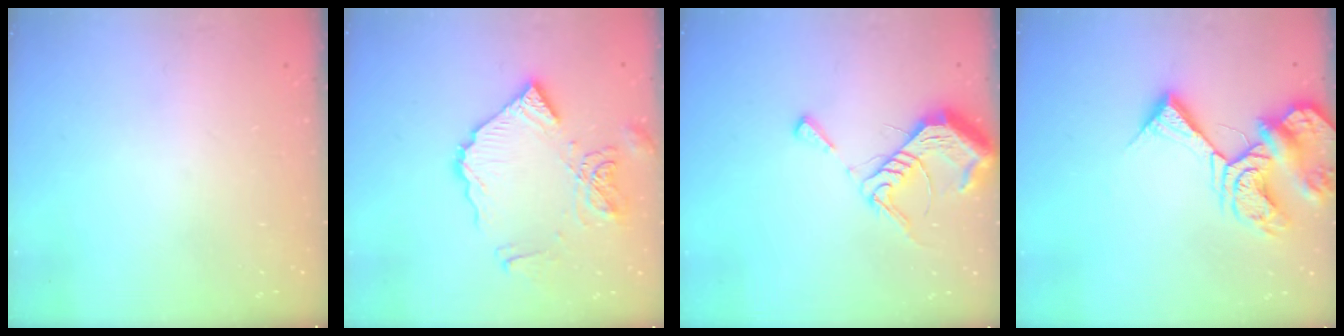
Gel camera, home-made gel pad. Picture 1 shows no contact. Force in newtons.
{"total": 14.1, "press": 14.0, "slide": 1.6}
{"total": 9.5, "press": 9.5, "slide": 1.0}
{"total": 12.1, "press": 12.0, "slide": 1.6}